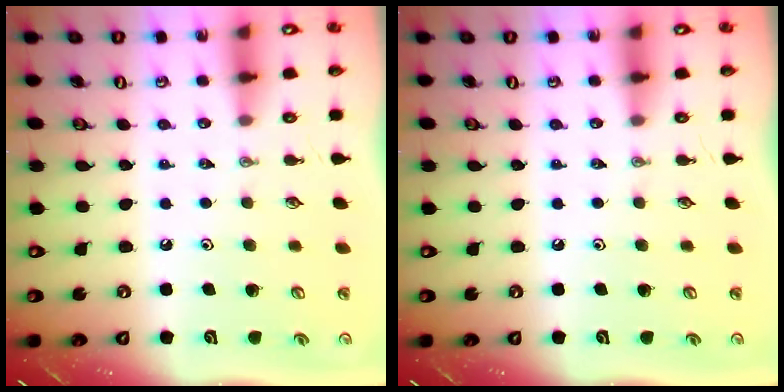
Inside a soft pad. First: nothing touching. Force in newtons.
{"total": 0.0}